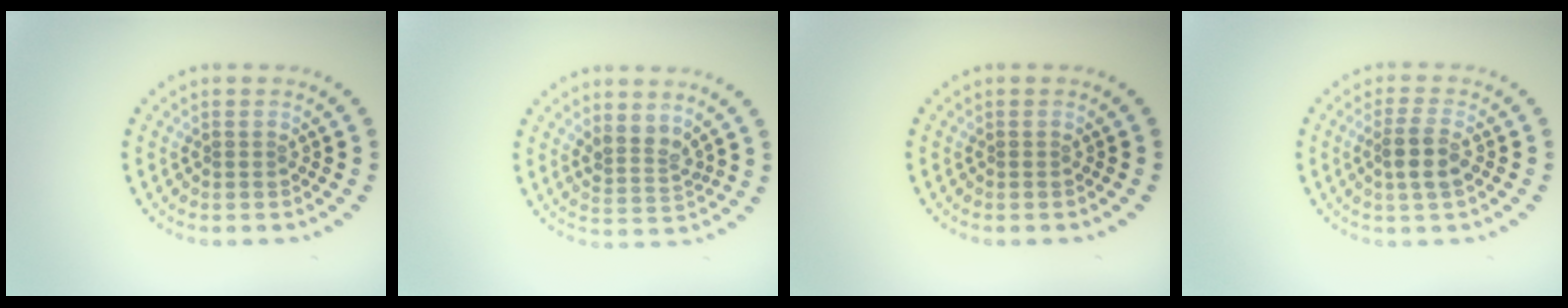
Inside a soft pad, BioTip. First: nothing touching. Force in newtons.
{"total": 2.4, "press": 1.9, "slide": 1.5}
{"total": 0.0}
{"total": 2.7, "press": 2.5, "slide": 1.1}